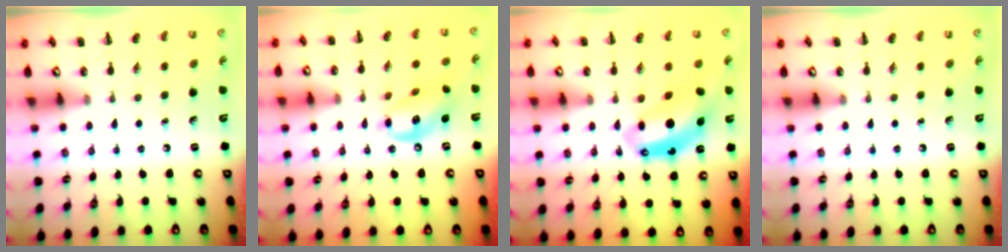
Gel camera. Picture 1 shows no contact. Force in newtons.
{"total": 13.4, "press": 13.1, "slide": 2.8}
{"total": 10.6, "press": 10.2, "slide": 2.9}
{"total": 0.0}